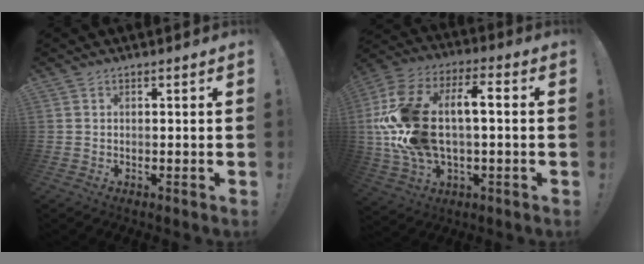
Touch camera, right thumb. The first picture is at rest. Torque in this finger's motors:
{"motor_torque": [2.50, 2.50, 1.74, -1.03, 0.45]}